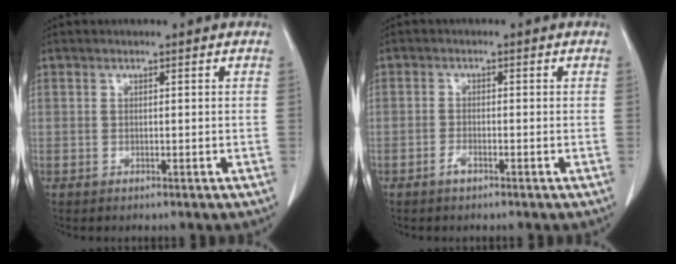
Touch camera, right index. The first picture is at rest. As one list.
[{"total": 1.5, "force": [-1.1, 0.4, 0.9], "torque": [-0.019, 0.001, -0.019]}]